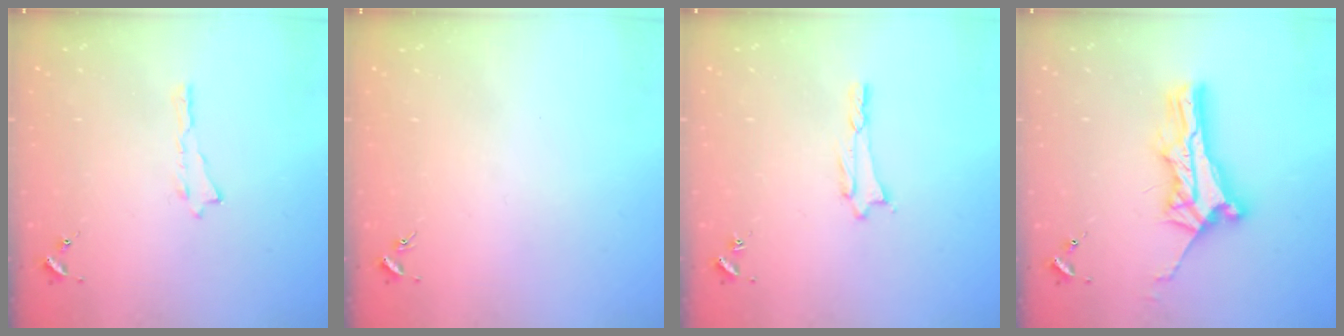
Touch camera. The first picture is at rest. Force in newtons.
{"total": 0.0}
{"total": 0.8, "press": 0.8, "slide": 0.1}
{"total": 7.4, "press": 7.4, "slide": 0.6}